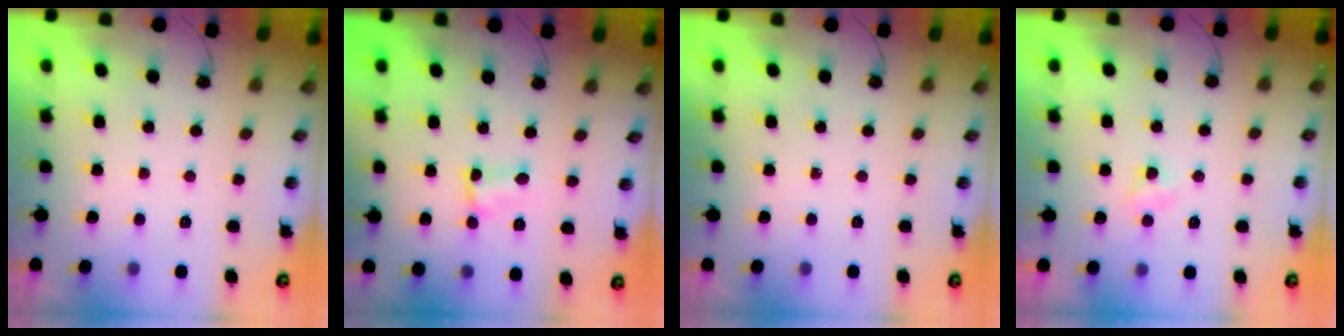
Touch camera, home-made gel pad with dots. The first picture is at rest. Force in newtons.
{"total": 2.9, "press": 2.8, "slide": 0.3}
{"total": 0.0}
{"total": 2.9, "press": 2.8, "slide": 0.5}